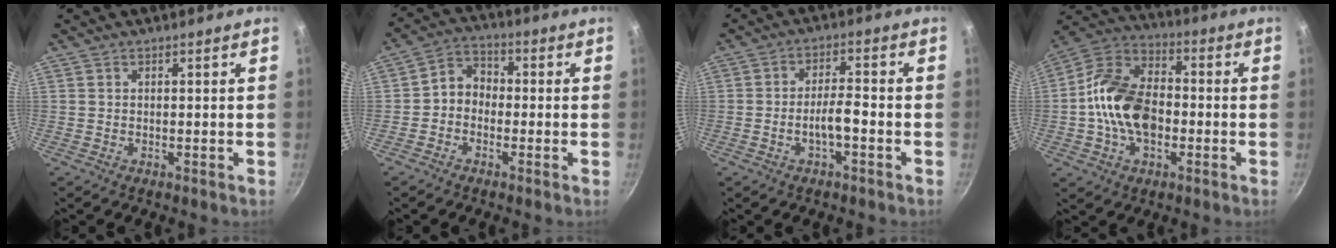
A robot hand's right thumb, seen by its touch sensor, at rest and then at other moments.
{"total": 5.3, "force": [-1.2, 4.3, 2.9], "torque": [-0.028, 0.026, -0.039]}
{"total": 5.1, "force": [-2.0, 1.6, 4.4], "torque": [-0.075, 0.028, -0.038]}
{"total": 16.0, "force": [-2.1, 10.6, 11.8], "torque": [-0.186, 0.036, -0.056]}